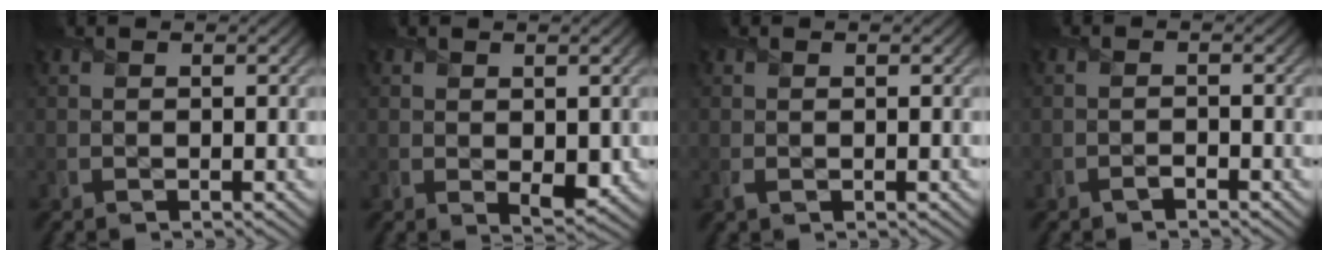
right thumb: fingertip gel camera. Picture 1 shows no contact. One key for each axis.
{"total": 2.5, "fx": 0.2, "fy": 1.4, "fz": 2.0, "tx": -0.037, "ty": -0.010, "tz": 0.009}
{"total": 0.5, "fx": 0.0, "fy": 0.1, "fz": 0.5, "tx": -0.012, "ty": 0.001, "tz": 0.001}
{"total": 0.8, "fx": -0.7, "fy": 0.2, "fz": 0.5, "tx": -0.010, "ty": 0.004, "tz": -0.012}